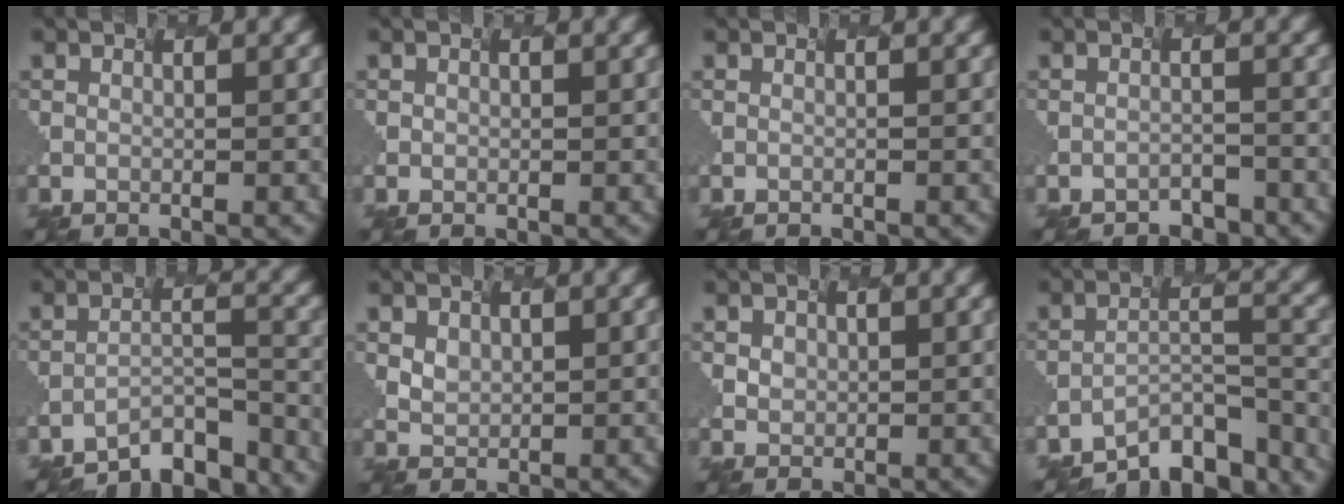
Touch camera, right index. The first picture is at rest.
{"total": 0.9, "force": [-0.2, -0.6, -0.7], "torque": [-0.004, -0.006, 0.015]}
{"total": 0.0}
{"total": 2.8, "force": [-2.6, -0.7, -0.9], "torque": [-0.005, -0.006, -0.018]}
{"total": 6.4, "force": [-6.4, 0.1, 0.4], "torque": [-0.025, -0.008, -0.074]}
{"total": 0.6, "force": [0.2, 0.1, -0.5], "torque": [-0.026, -0.011, 0.034]}
{"total": 1.0, "force": [-0.3, 0.0, -1.0], "torque": [-0.011, -0.010, 0.026]}
{"total": 7.9, "force": [-7.6, 1.1, 1.8], "torque": [-0.036, -0.015, -0.094]}